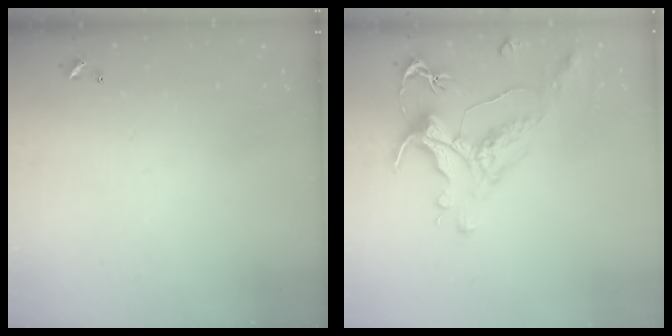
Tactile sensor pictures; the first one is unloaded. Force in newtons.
{"total": 1.4, "press": 0.2, "slide": 1.4}